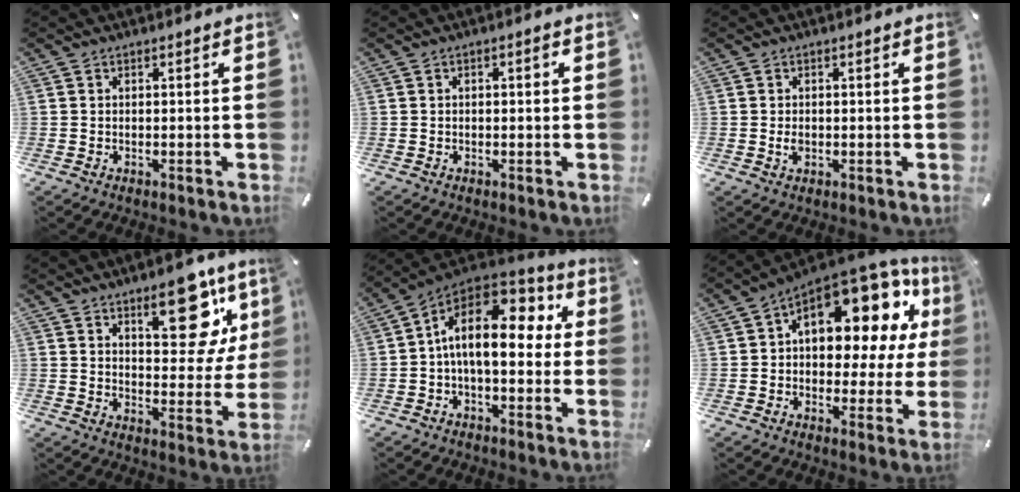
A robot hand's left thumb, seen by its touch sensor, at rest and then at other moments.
{"total": 1.1, "force": [0.0, 0.4, 1.1], "torque": [-0.019, 0.004, -0.002]}
{"total": 1.6, "force": [-0.2, 1.0, 1.2], "torque": [-0.024, 0.002, -0.004]}
{"total": 16.5, "force": [9.4, 8.1, 10.8], "torque": [-0.118, -0.060, 0.154]}
{"total": 17.3, "force": [2.6, 9.2, 14.4], "torque": [-0.245, -0.004, 0.042]}
{"total": 16.8, "force": [8.5, 9.2, 11.2], "torque": [-0.150, -0.074, 0.140]}